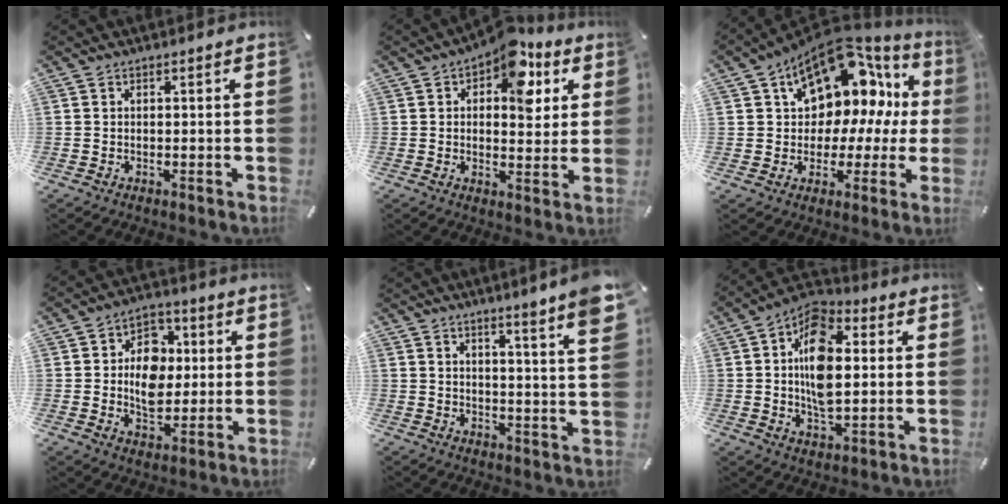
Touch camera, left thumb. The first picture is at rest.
{"total": 11.8, "force": [6.2, 6.7, 7.5], "torque": [-0.097, -0.037, 0.105]}
{"total": 15.4, "force": [8.9, 9.7, 8.1], "torque": [-0.115, -0.075, 0.155]}
{"total": 10.4, "force": [0.1, 8.4, 6.1], "torque": [-0.099, 0.014, 0.003]}
{"total": 7.7, "force": [5.7, -0.2, 5.2], "torque": [-0.073, -0.047, 0.090]}
{"total": 13.4, "force": [1.0, 8.1, 10.6], "torque": [-0.197, -0.006, 0.015]}